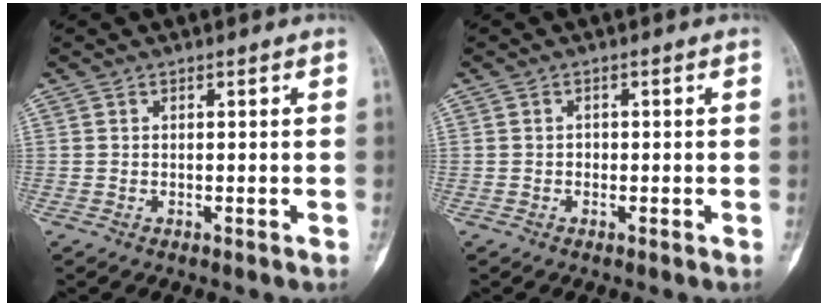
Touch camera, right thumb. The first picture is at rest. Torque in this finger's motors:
{"motor_torque": [0.51, 0.45, 0.33, -0.24, 0.15]}